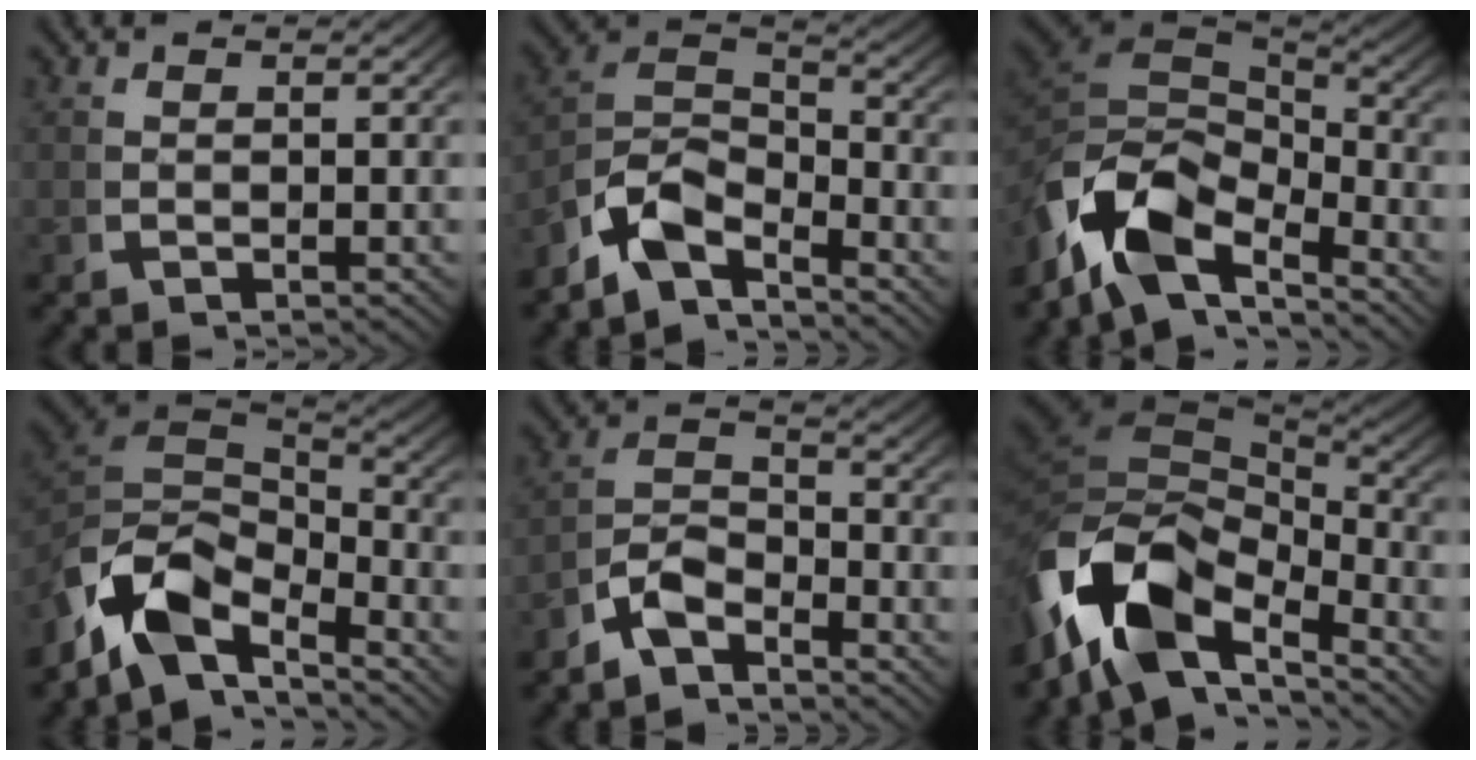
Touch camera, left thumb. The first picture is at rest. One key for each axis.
{"total": 8.6, "fx": -2.5, "fy": 5.9, "fz": 5.8, "tx": -0.123, "ty": -0.032, "tz": -0.045}
{"total": 11.7, "fx": -1.2, "fy": 7.9, "fz": 8.5, "tx": -0.184, "ty": -0.033, "tz": -0.011}
{"total": 10.6, "fx": -1.8, "fy": 7.3, "fz": 7.5, "tx": -0.178, "ty": -0.037, "tz": -0.022}
{"total": 5.4, "fx": -2.5, "fy": 3.6, "fz": 3.0, "tx": -0.049, "ty": -0.011, "tz": -0.053}
{"total": 16.2, "fx": -1.3, "fy": 10.6, "fz": 12.2, "tx": -0.238, "ty": -0.030, "tz": -0.013}